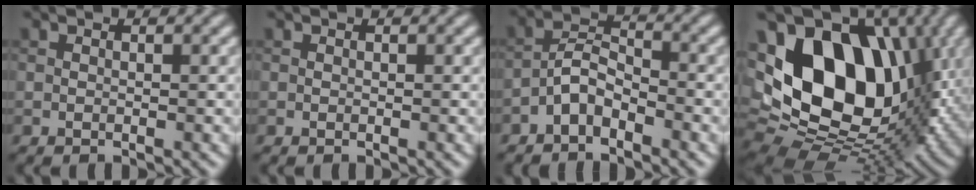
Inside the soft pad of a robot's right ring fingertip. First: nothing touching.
{"total": 0.0}
{"total": 3.0, "force": [-2.0, 1.3, 1.8], "torque": [-0.033, 0.015, -0.047]}
{"total": 16.2, "force": [3.4, 10.6, 11.7], "torque": [-0.195, 0.002, 0.057]}